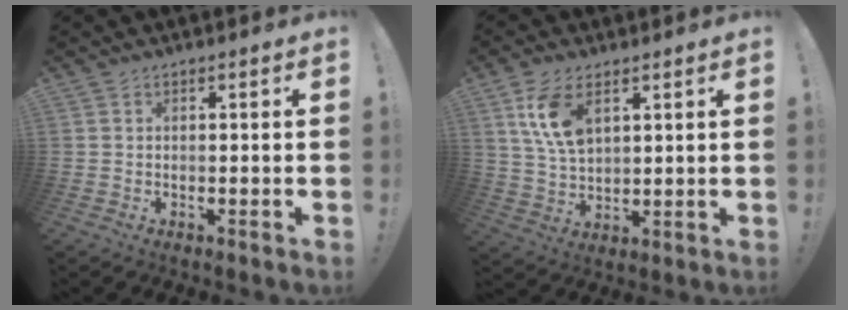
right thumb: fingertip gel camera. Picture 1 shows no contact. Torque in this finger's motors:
{"motor_torque": [0.19, 0.32, 0.29, 0.35, 0.11]}